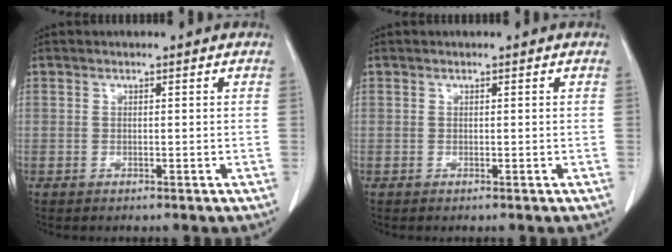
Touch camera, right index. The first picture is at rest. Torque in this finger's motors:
{"motor_torque": [-0.02, -0.01, 0.00, -0.05]}